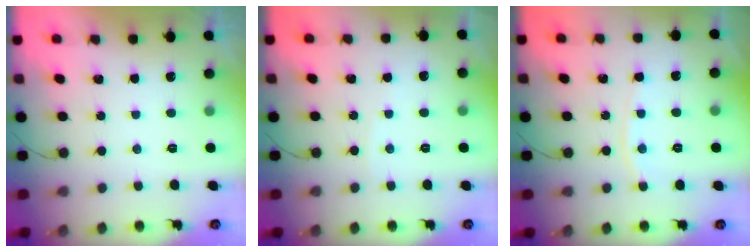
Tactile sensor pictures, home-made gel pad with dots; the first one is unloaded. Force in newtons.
{"total": 2.9, "press": 2.9, "slide": 0.4}
{"total": 4.2, "press": 4.1, "slide": 0.6}